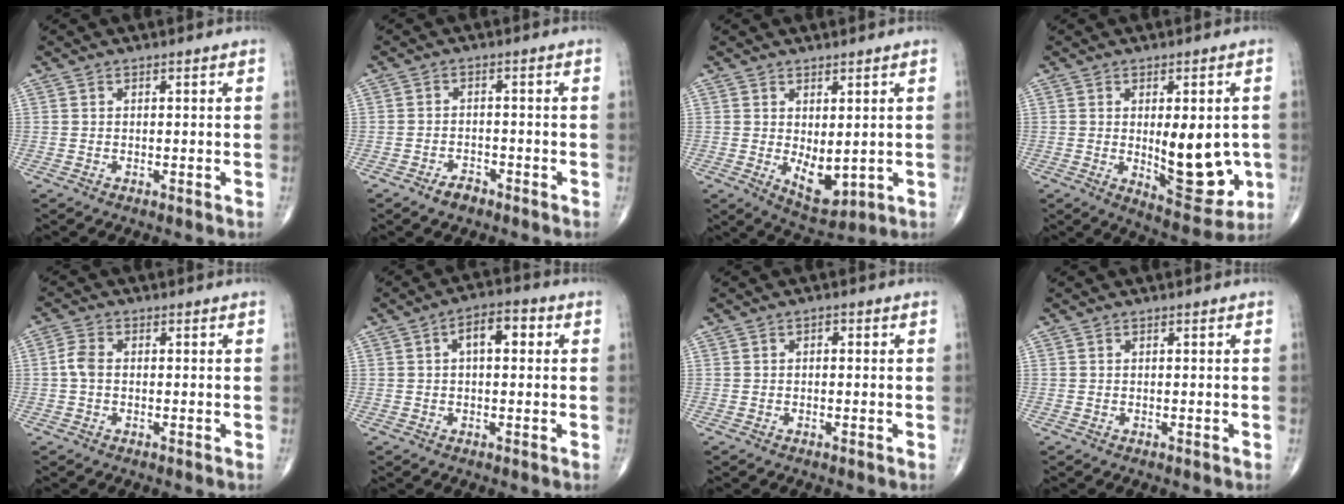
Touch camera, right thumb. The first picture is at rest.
{"total": 3.0, "force": [-2.2, 1.5, 1.3], "torque": [-0.019, 0.011, -0.035]}
{"total": 6.4, "force": [0.0, 3.2, 5.6], "torque": [-0.071, -0.015, 0.017]}
{"total": 13.3, "force": [-1.1, 5.7, 12.0], "torque": [-0.125, -0.022, 0.001]}
{"total": 3.1, "force": [-0.2, 2.0, 2.3], "torque": [-0.050, 0.007, -0.011]}
{"total": 6.3, "force": [1.4, 3.2, 5.2], "torque": [-0.073, 0.019, 0.014]}
{"total": 1.1, "force": [0.1, 0.7, 0.8], "torque": [-0.005, 0.003, -0.003]}
{"total": 0.0}